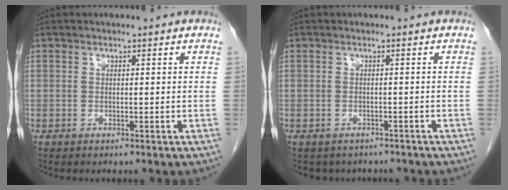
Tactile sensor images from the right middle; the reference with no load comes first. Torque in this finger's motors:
{"motor_torque": [0.05, -0.04, -0.01, 0.00]}